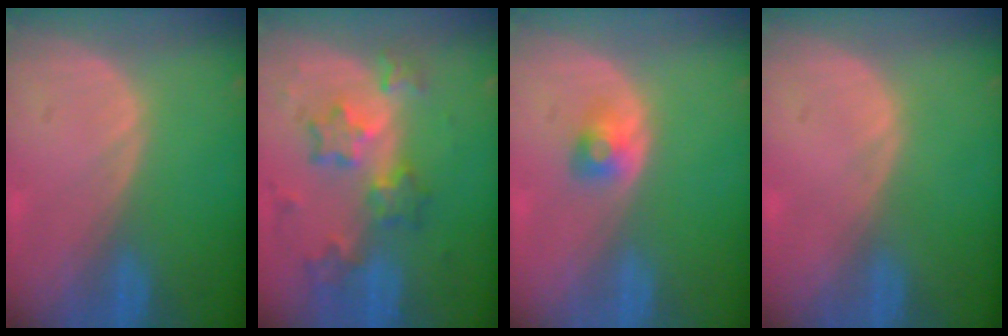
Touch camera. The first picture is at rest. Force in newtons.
{"total": 8.5, "press": 7.4, "slide": 4.1}
{"total": 2.5, "press": 2.3, "slide": 0.9}
{"total": 0.0}